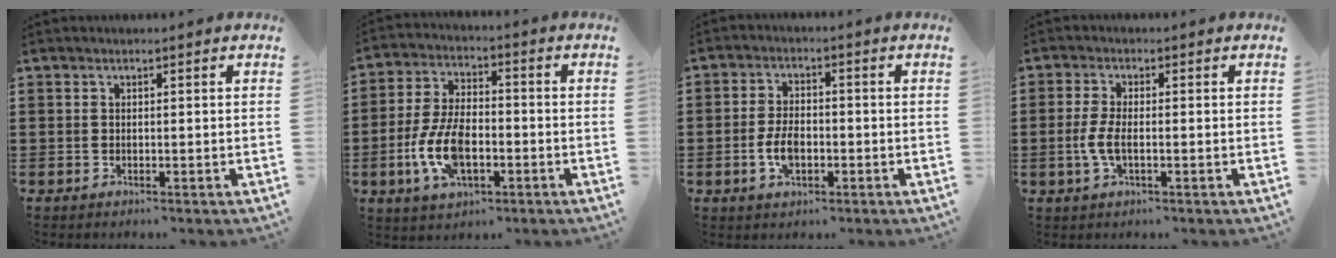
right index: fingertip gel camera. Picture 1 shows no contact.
{"total": 9.8, "force": [-2.8, 5.0, 7.9], "torque": [-0.186, -0.002, -0.056]}
{"total": 5.0, "force": [-1.4, 2.8, 3.9], "torque": [-0.091, 0.002, -0.030]}
{"total": 3.9, "force": [-0.8, 1.3, 3.6], "torque": [-0.083, -0.005, -0.020]}